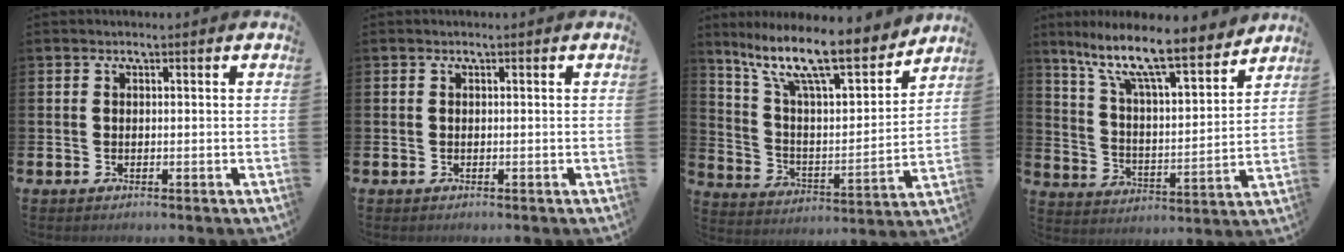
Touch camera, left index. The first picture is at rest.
{"total": 0.0}
{"total": 13.5, "force": [10.7, 3.3, 7.5], "torque": [-0.159, -0.072, 0.180]}
{"total": 11.4, "force": [9.6, 1.8, 5.9], "torque": [-0.133, -0.068, 0.157]}